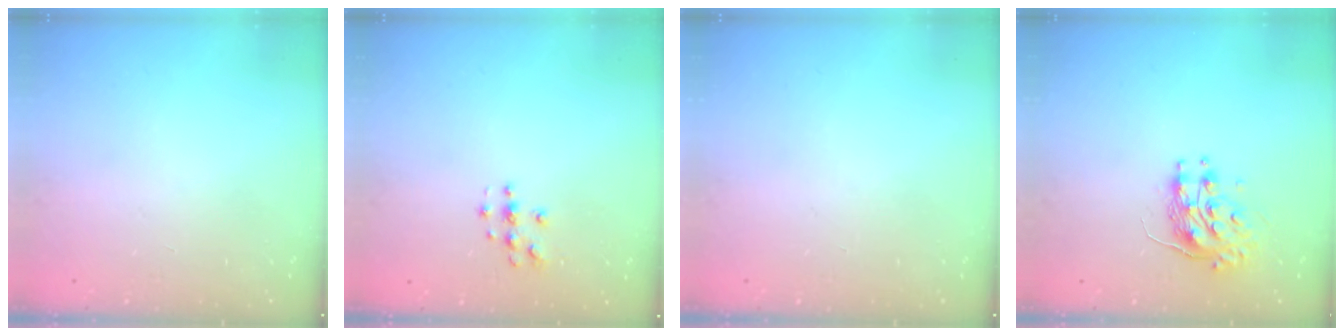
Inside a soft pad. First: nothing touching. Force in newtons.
{"total": 4.5, "press": 4.5, "slide": 0.5}
{"total": 0.0}
{"total": 9.0, "press": 9.0, "slide": 0.4}